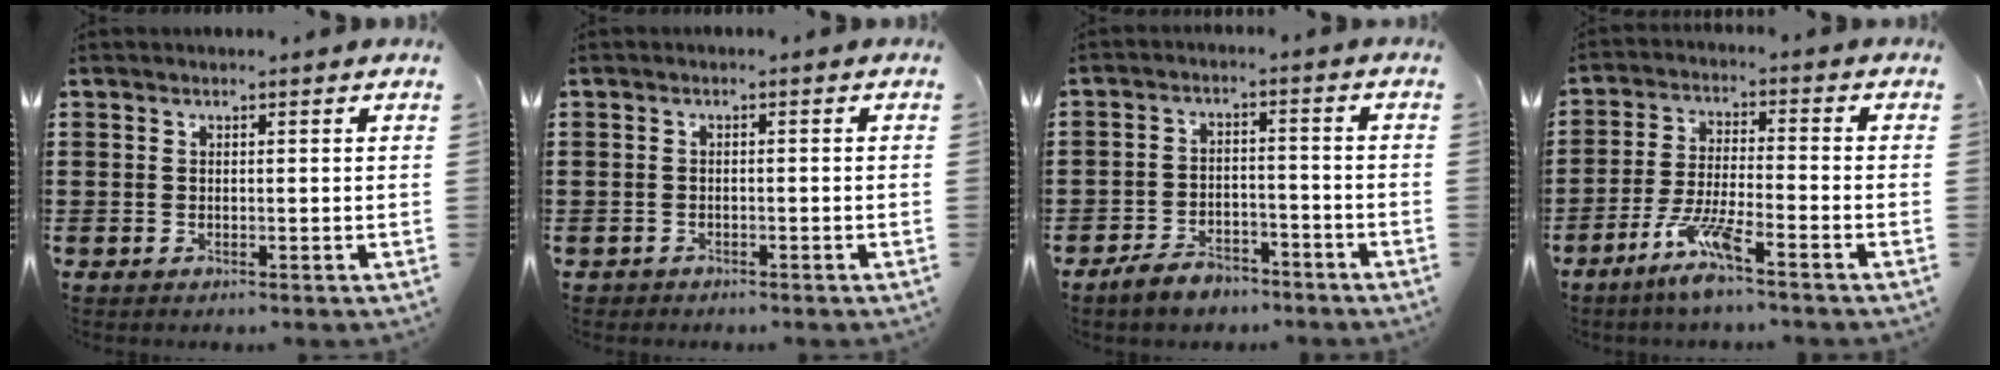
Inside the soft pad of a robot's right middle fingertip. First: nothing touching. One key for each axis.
{"total": 1.0, "fx": -0.9, "fy": 0.5, "fz": -0.1, "tx": 0.001, "ty": 0.001, "tz": -0.022}
{"total": 4.5, "fx": -4.1, "fy": 1.5, "fz": 1.2, "tx": -0.032, "ty": 0.007, "tz": -0.085}
{"total": 7.0, "fx": -4.9, "fy": 0.5, "fz": 5.0, "tx": -0.106, "ty": -0.009, "tz": -0.093}